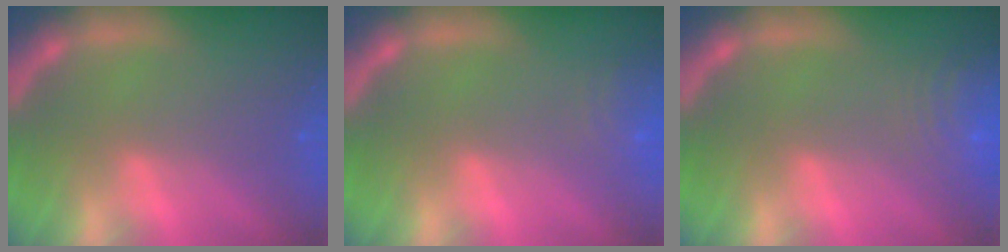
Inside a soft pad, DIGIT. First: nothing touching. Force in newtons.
{"total": 3.0}
{"total": 7.5}